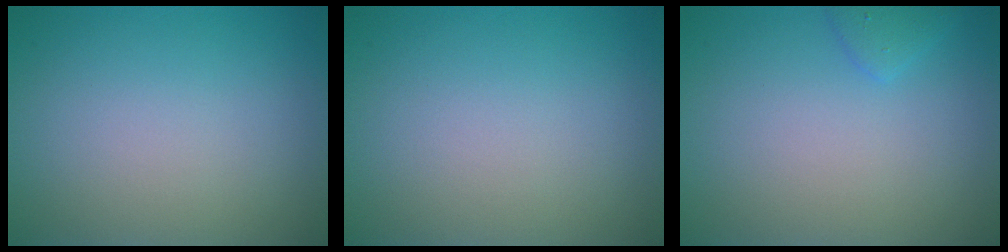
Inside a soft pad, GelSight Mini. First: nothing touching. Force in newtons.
{"total": 0.0}
{"total": 1.2, "press": 1.2, "slide": 0.1}